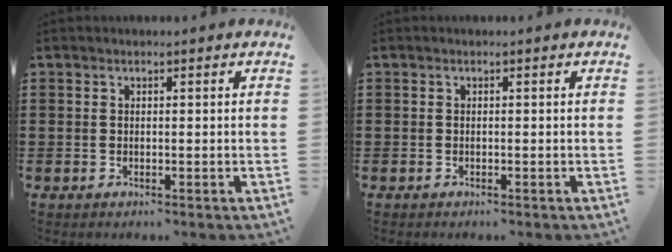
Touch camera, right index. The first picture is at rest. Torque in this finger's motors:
{"motor_torque": [-0.02, -0.12, -0.03, 0.01]}